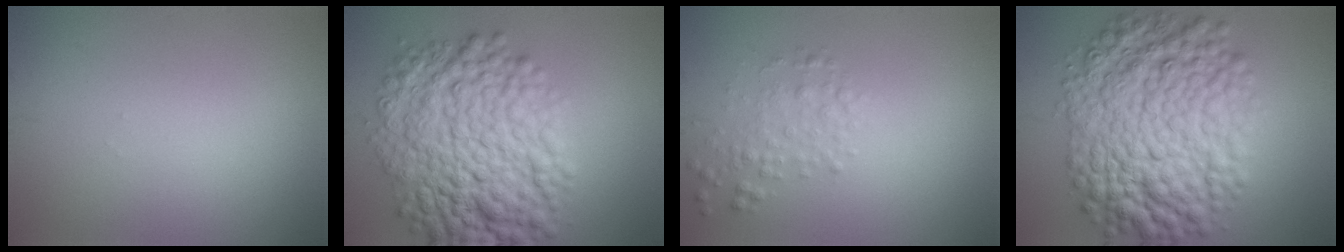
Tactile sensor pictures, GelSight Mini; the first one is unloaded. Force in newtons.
{"total": 10.8, "press": 10.8, "slide": 0.1}
{"total": 2.0, "press": 2.0, "slide": 0.1}
{"total": 12.3, "press": 12.3, "slide": 0.2}